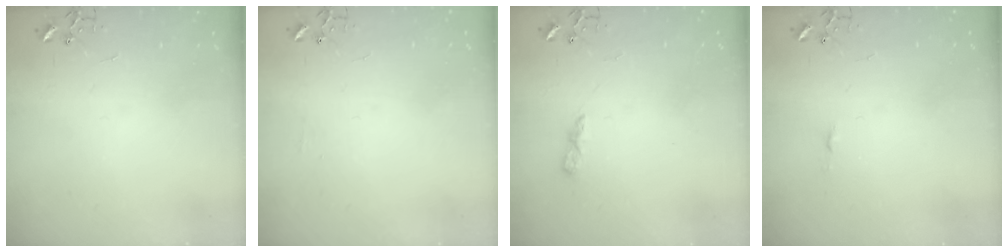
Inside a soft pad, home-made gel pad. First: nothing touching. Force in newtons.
{"total": 3.9, "press": 3.8, "slide": 0.6}
{"total": 4.6, "press": 4.6, "slide": 0.6}
{"total": 3.3, "press": 3.3, "slide": 0.4}